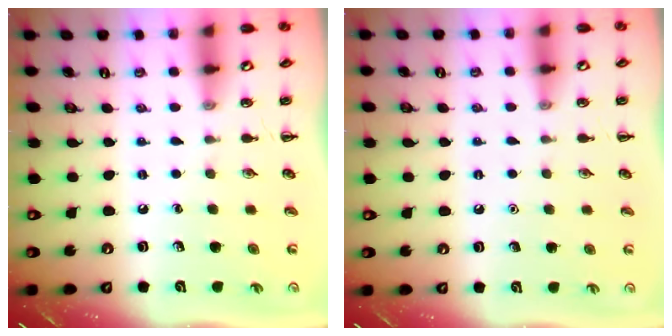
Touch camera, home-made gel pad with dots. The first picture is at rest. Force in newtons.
{"total": 1.6, "press": 1.6, "slide": 0.1}